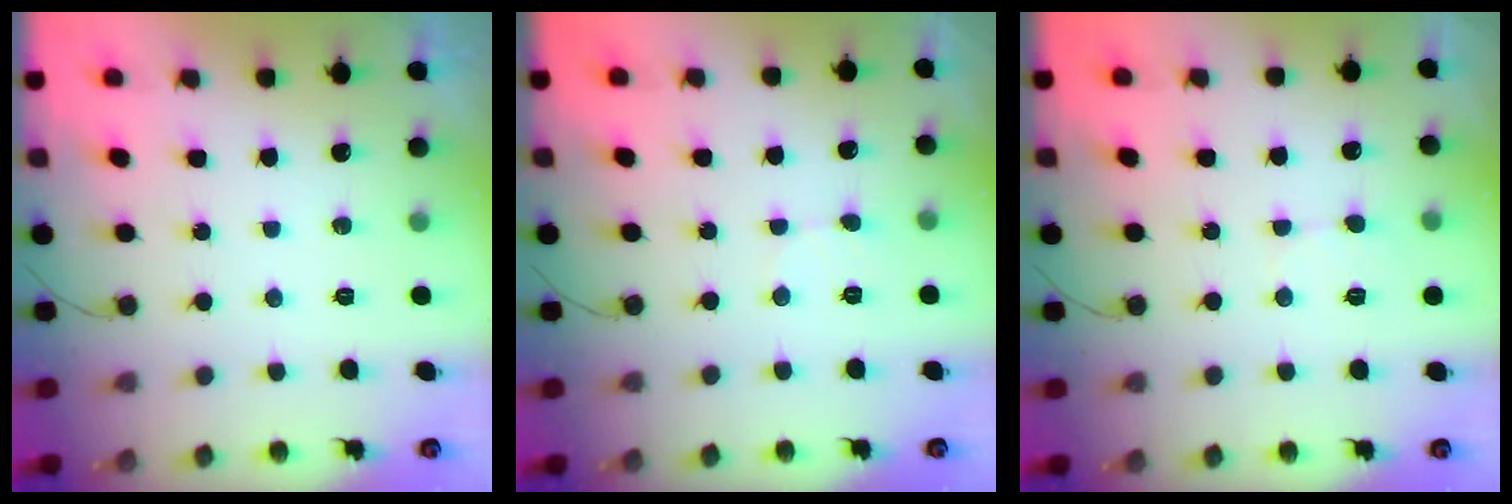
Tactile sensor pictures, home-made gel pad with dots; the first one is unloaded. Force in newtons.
{"total": 2.2, "press": 2.2, "slide": 0.2}
{"total": 4.5, "press": 4.5, "slide": 0.6}